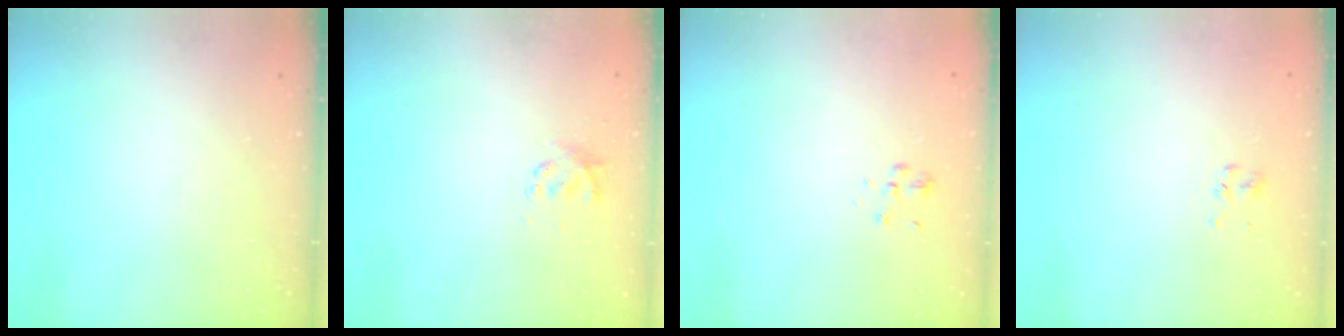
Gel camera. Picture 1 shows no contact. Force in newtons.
{"total": 2.3, "press": 2.2, "slide": 0.7}
{"total": 1.9, "press": 1.6, "slide": 0.9}
{"total": 2.5, "press": 2.3, "slide": 0.9}